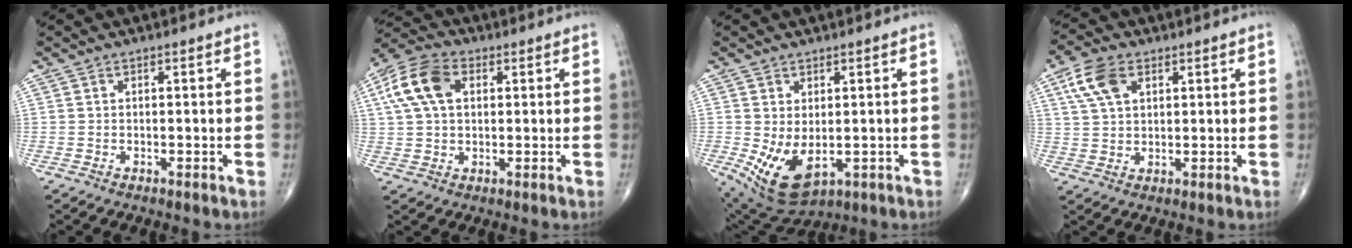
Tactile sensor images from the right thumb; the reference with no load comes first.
{"total": 10.8, "force": [3.0, 6.9, 7.8], "torque": [-0.157, 0.021, 0.049]}
{"total": 9.3, "force": [-1.3, 5.2, 7.6], "torque": [-0.130, -0.010, 0.001]}
{"total": 7.6, "force": [3.3, 4.5, 5.2], "torque": [-0.100, 0.002, 0.063]}